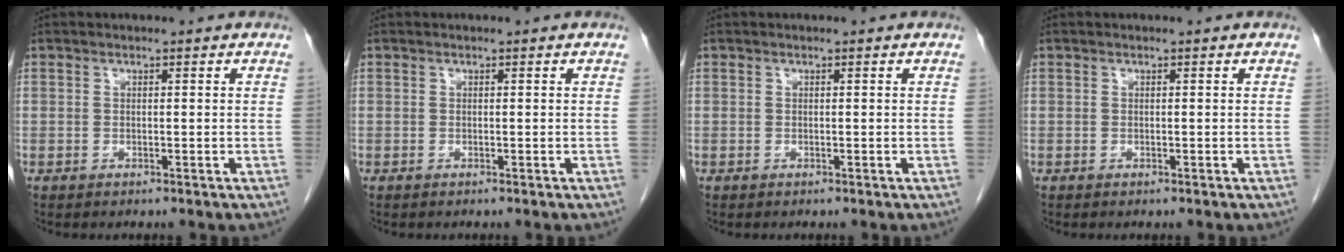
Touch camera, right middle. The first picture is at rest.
{"total": 0.0}
{"total": 0.0}
{"total": 0.0}